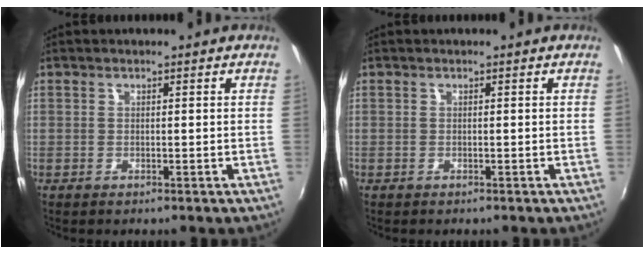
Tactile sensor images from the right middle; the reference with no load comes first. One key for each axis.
{"total": 0.0}